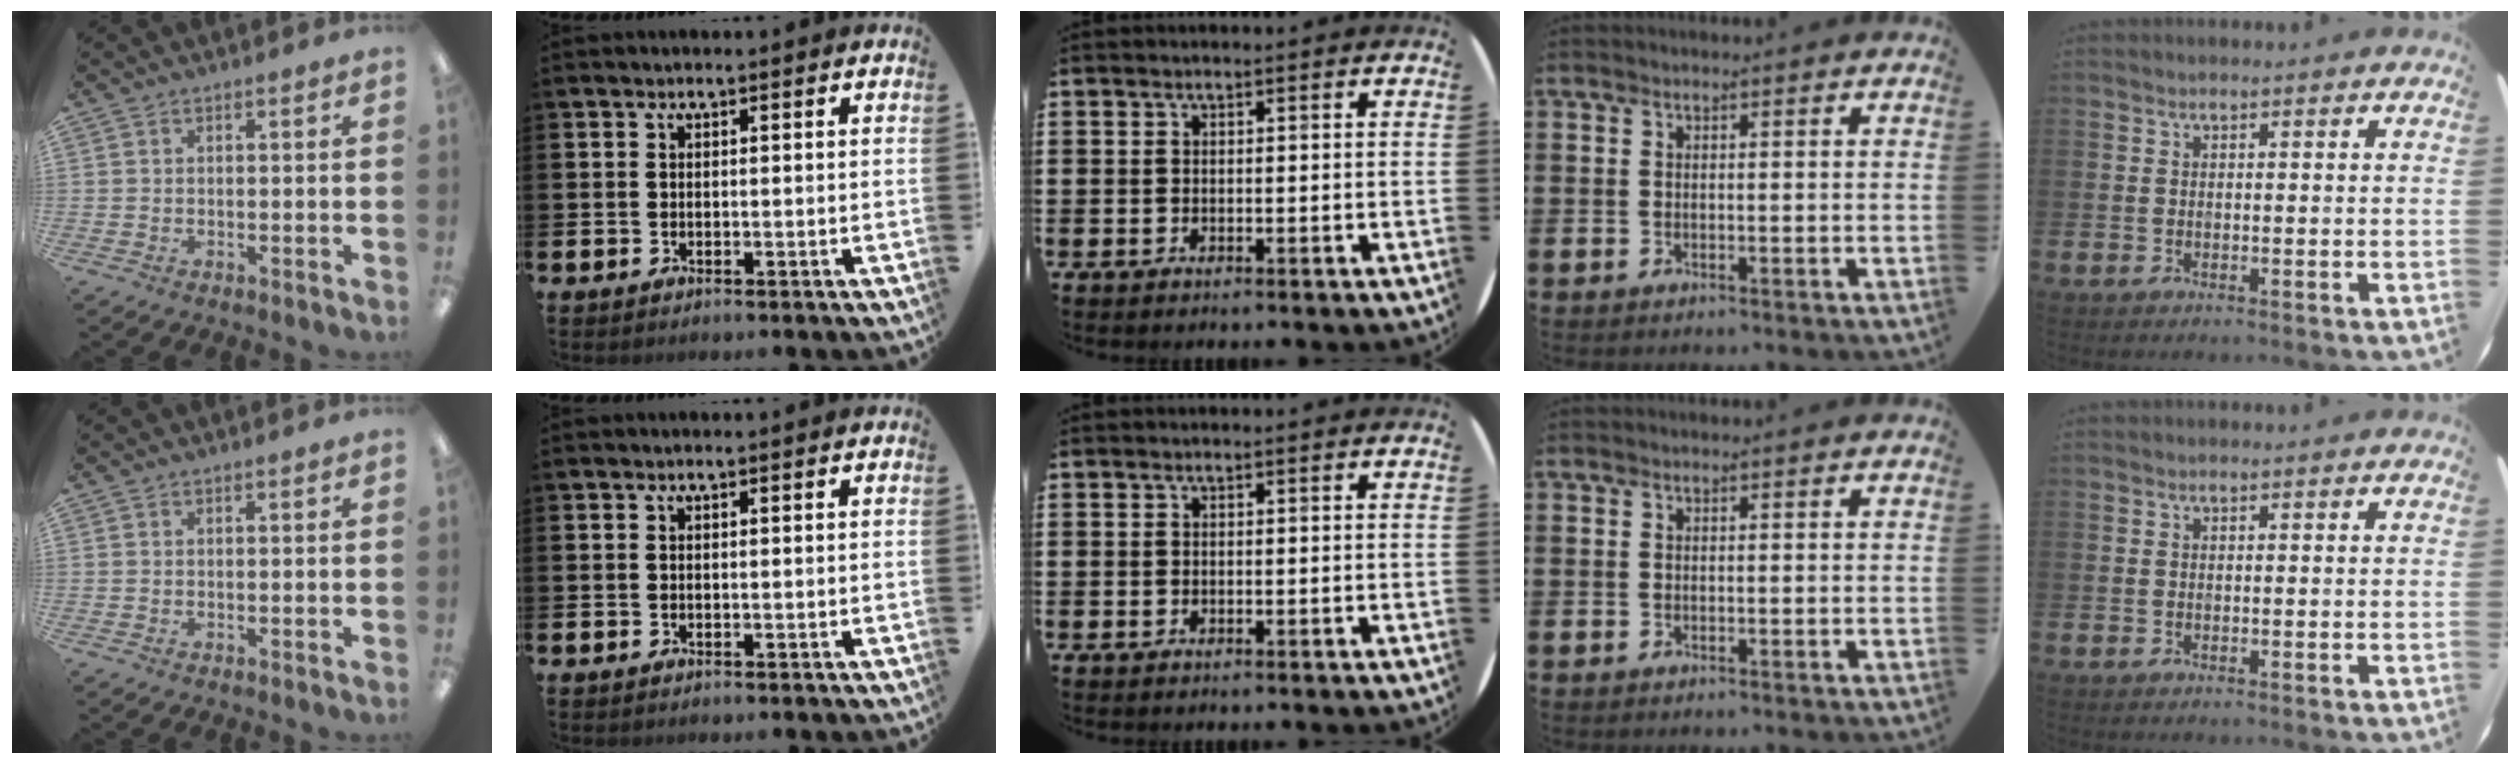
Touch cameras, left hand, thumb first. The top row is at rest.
{}